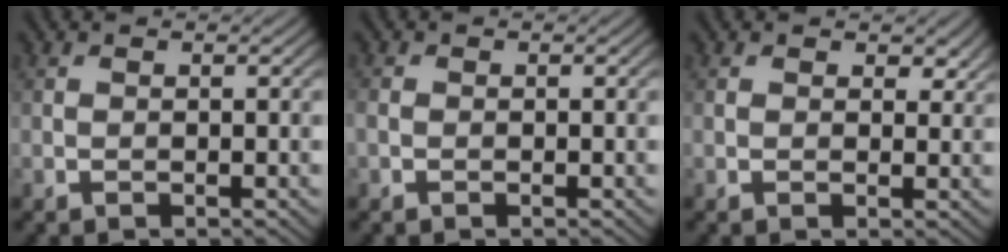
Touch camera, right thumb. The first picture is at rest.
{"total": 1.1, "force": [-0.4, 0.8, 0.5], "torque": [-0.015, -0.001, -0.010]}
{"total": 2.5, "force": [1.3, 1.7, 1.3], "torque": [-0.027, -0.005, 0.021]}